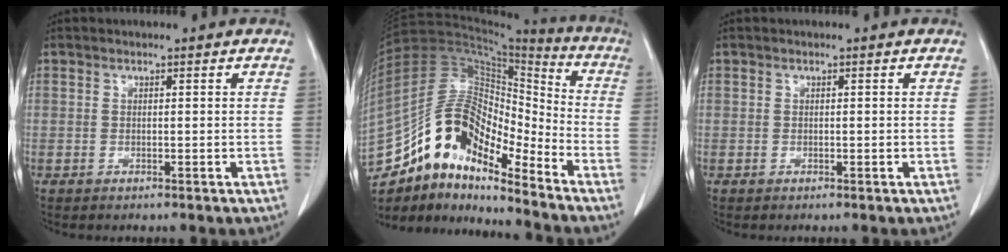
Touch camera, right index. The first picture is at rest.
{"total": 16.2, "force": [-11.9, 5.4, 9.7], "torque": [-0.172, 0.056, -0.211]}
{"total": 0.0}